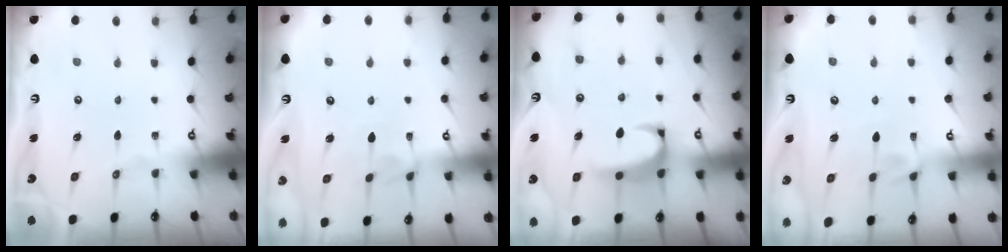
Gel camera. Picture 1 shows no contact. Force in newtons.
{"total": 3.4, "press": 3.4, "slide": 0.6}
{"total": 2.2, "press": 2.0, "slide": 0.9}
{"total": 0.9, "press": 0.2, "slide": 0.8}